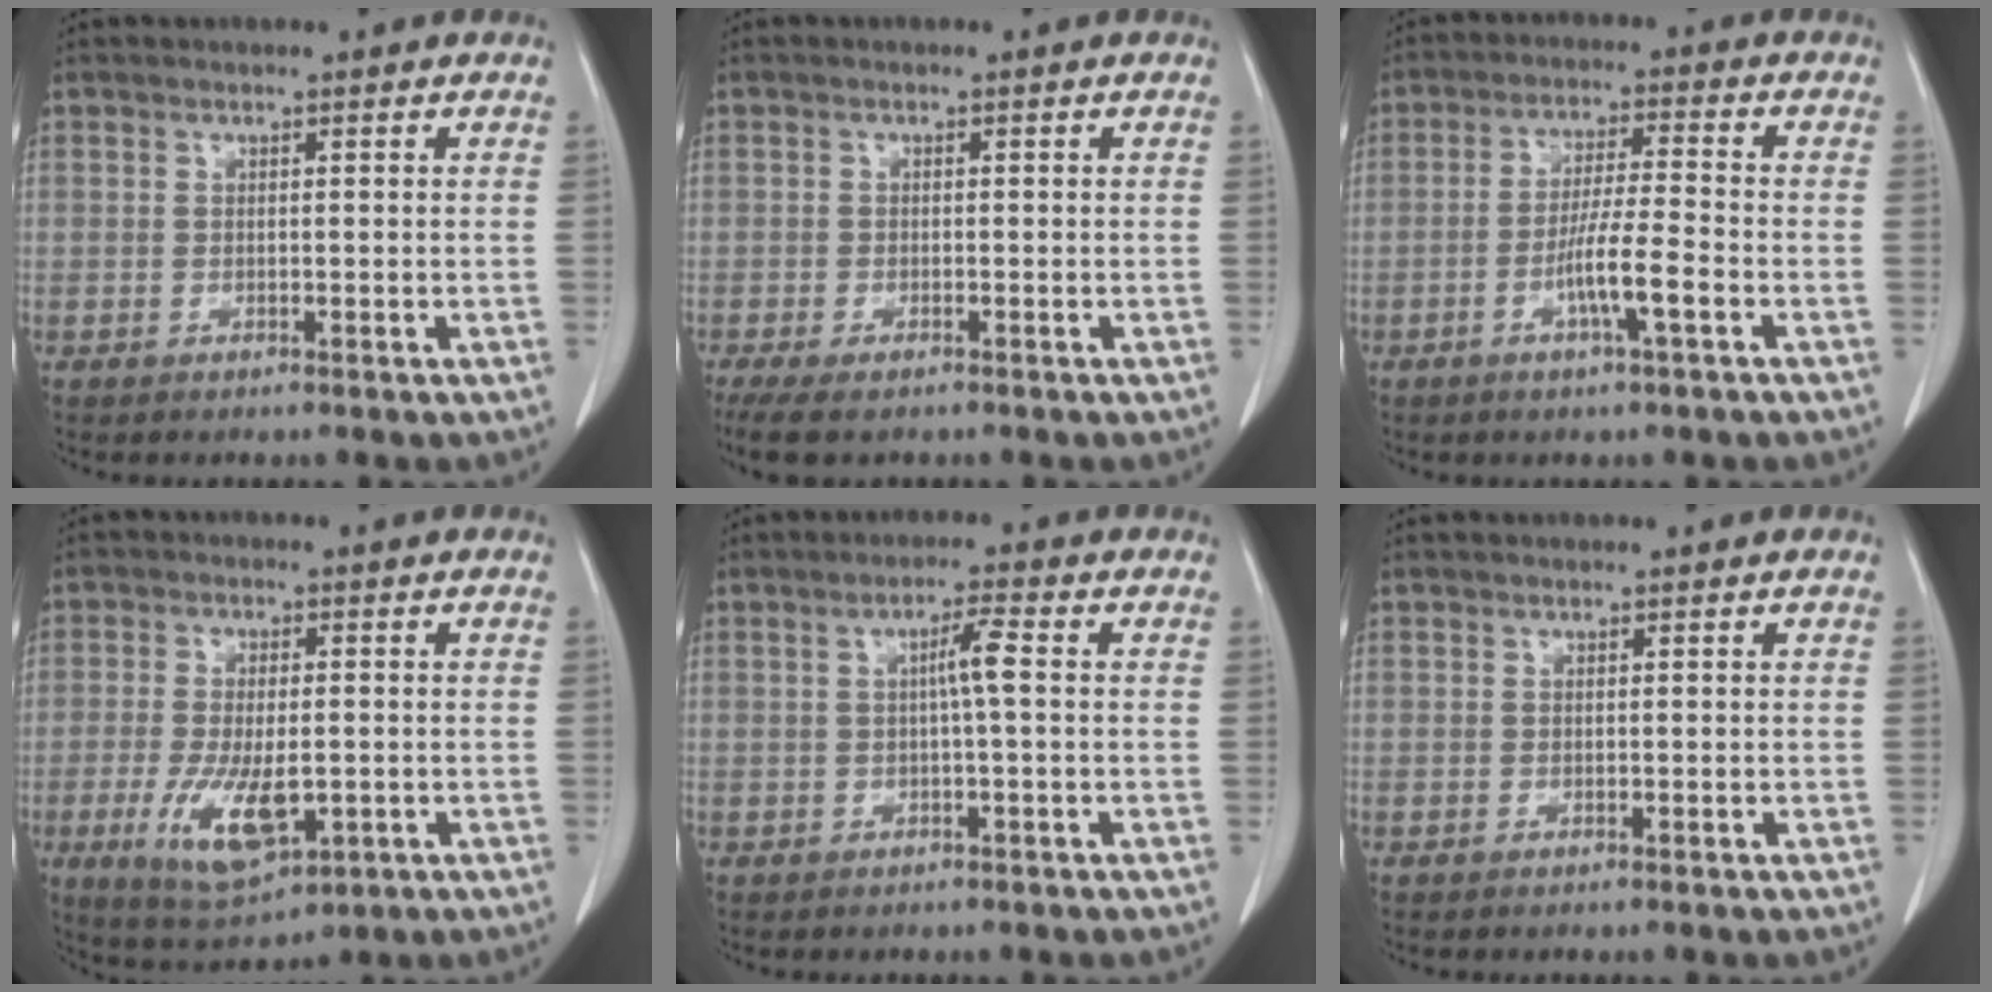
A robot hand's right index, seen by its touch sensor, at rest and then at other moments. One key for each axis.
{"total": 7.1, "fx": -4.9, "fy": 2.9, "fz": 4.2, "tx": -0.083, "ty": -0.013, "tz": -0.079}
{"total": 7.4, "fx": -2.9, "fy": 0.3, "fz": 6.8, "tx": -0.126, "ty": 0.001, "tz": -0.051}
{"total": 10.6, "fx": -2.9, "fy": 4.2, "fz": 9.3, "tx": -0.176, "ty": -0.016, "tz": -0.037}
{"total": 3.6, "fx": 0.3, "fy": 0.3, "fz": 3.6, "tx": -0.065, "ty": 0.007, "tz": 0.005}
{"total": 0.0}